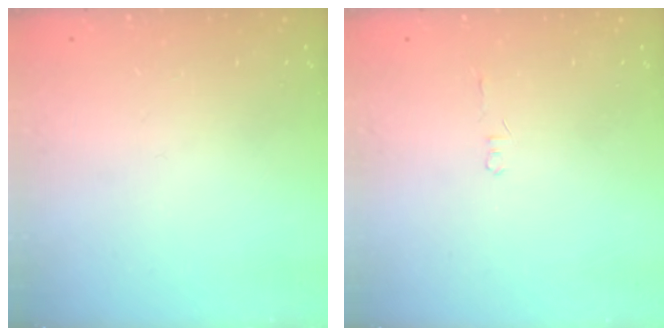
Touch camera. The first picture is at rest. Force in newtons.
{"total": 1.2, "press": 1.2, "slide": 0.3}